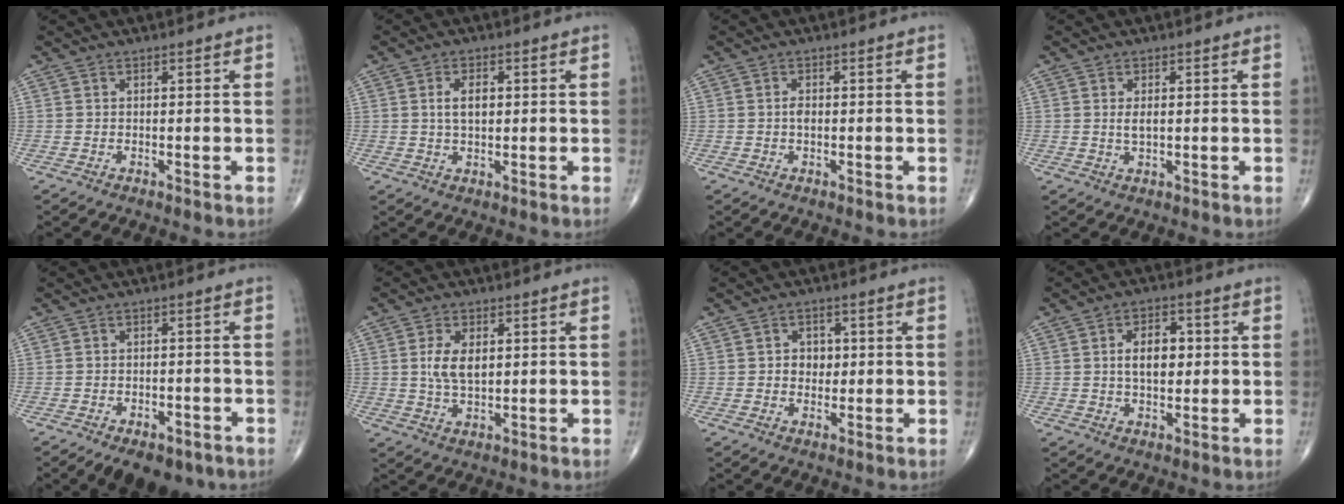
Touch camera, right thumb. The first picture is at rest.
{"total": 4.2, "force": [0.7, 2.3, 3.4], "torque": [-0.060, 0.000, 0.013]}
{"total": 1.3, "force": [-0.1, 0.8, 1.1], "torque": [-0.017, 0.002, -0.003]}
{"total": 2.2, "force": [0.3, 1.0, 1.9], "torque": [-0.034, -0.003, 0.007]}
{"total": 9.7, "force": [-6.1, 5.4, 5.4], "torque": [-0.062, 0.025, -0.081]}
{"total": 6.3, "force": [1.1, 3.6, 5.0], "torque": [-0.088, -0.006, 0.022]}
{"total": 4.0, "force": [0.4, 3.3, 2.2], "torque": [-0.005, 0.004, 0.003]}
{"total": 7.3, "force": [0.8, 4.4, 5.8], "torque": [-0.075, 0.006, 0.010]}